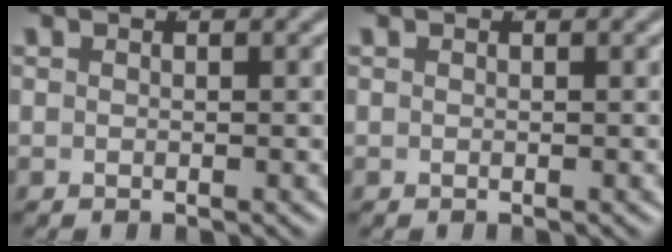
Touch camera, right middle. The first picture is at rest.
{"total": 0.0}